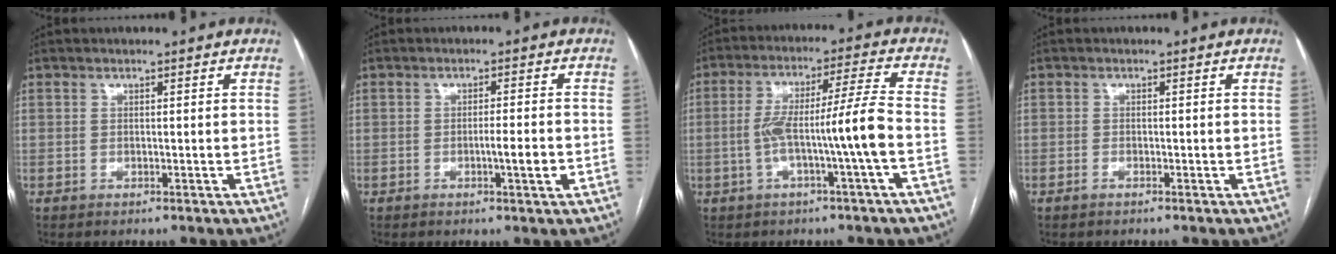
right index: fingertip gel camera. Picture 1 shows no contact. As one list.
[{"total": 3.3, "force": [-1.0, -0.2, 3.1], "torque": [-0.046, -0.003, -0.017]}, {"total": 10.1, "force": [-2.4, -0.9, 9.8], "torque": [-0.182, 0.021, -0.041]}, {"total": 0.6, "force": [-0.5, 0.3, 0.3], "torque": [-0.006, 0.000, -0.008]}]